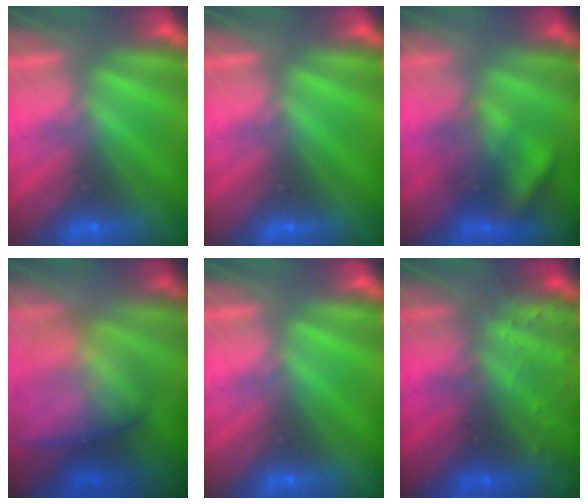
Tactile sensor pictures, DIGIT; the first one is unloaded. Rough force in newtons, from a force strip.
{"total": 0.0}
{"total": 3.6}
{"total": 8.3}
{"total": 0.0}
{"total": 7.0}